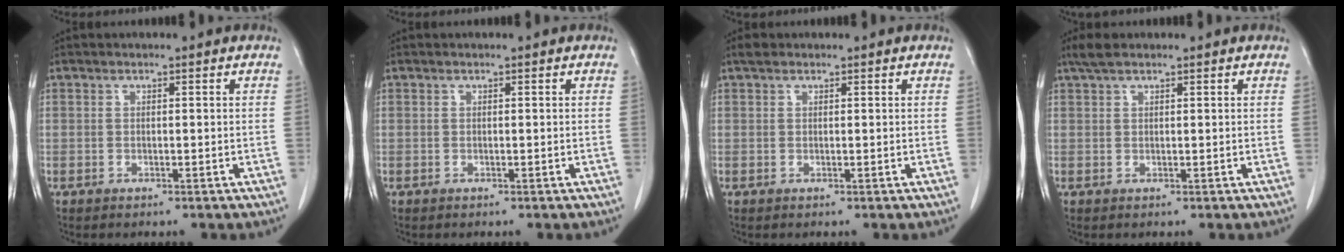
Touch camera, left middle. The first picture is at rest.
{"total": 0.0}
{"total": 1.1, "force": [0.8, 0.6, 0.4], "torque": [-0.011, 0.013, 0.013]}
{"total": 2.5, "force": [1.9, 0.7, 1.5], "torque": [-0.035, 0.016, 0.039]}